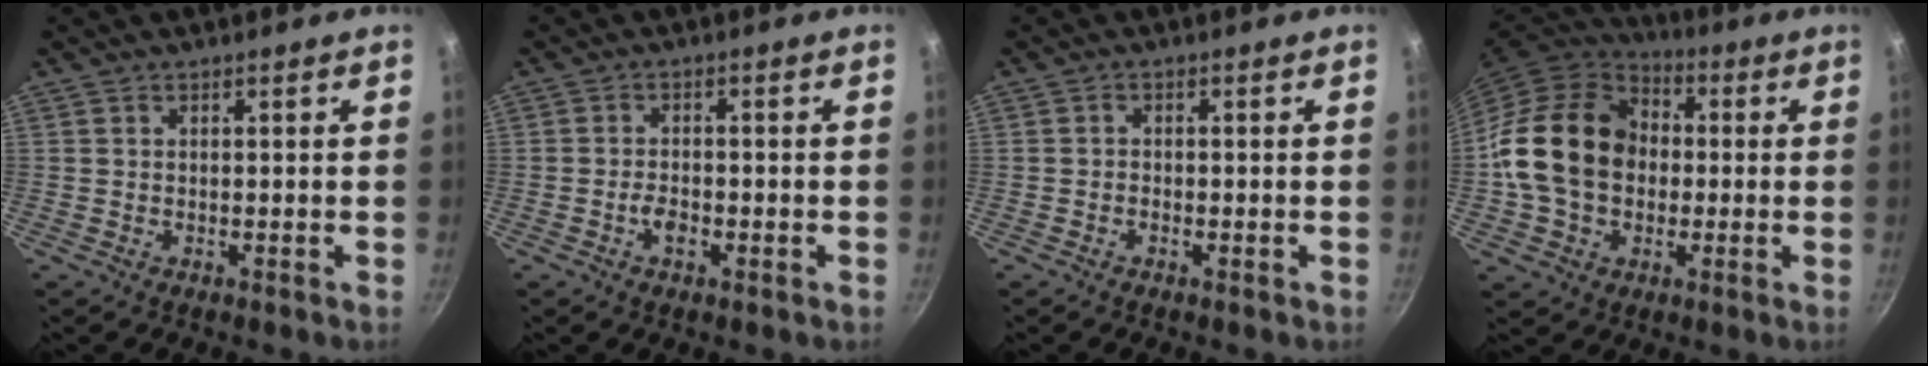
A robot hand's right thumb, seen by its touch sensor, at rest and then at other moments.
{"total": 3.0, "force": [-1.2, 1.6, 2.2], "torque": [-0.038, 0.011, -0.024]}
{"total": 1.0, "force": [-0.6, 0.7, 0.6], "torque": [-0.013, 0.004, -0.015]}
{"total": 19.7, "force": [-0.2, 15.3, 12.4], "torque": [-0.201, 0.036, -0.010]}